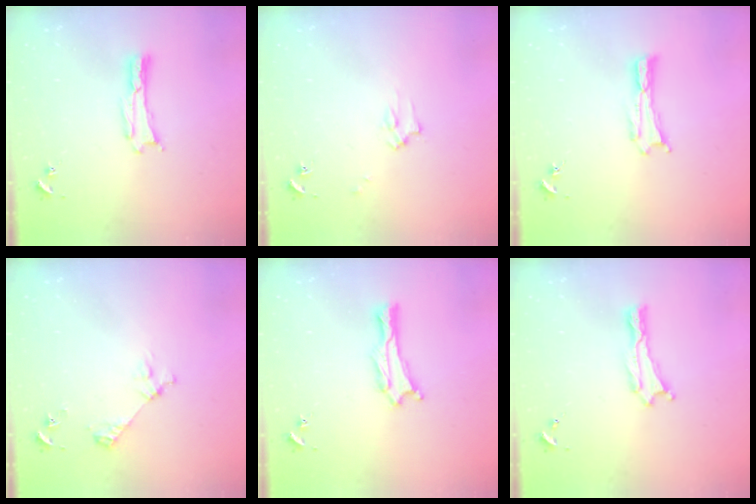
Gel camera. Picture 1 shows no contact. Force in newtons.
{"total": 2.2, "press": 2.2, "slide": 0.2}
{"total": 0.0}
{"total": 3.1, "press": 3.1, "slide": 0.3}
{"total": 0.0}
{"total": 0.0}